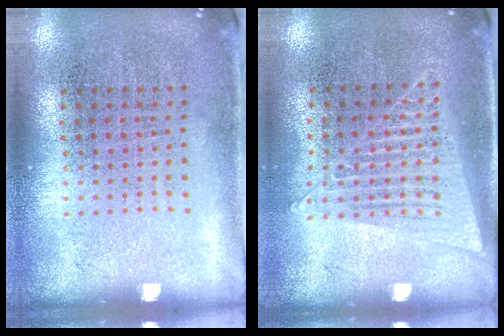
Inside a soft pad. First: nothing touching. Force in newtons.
{"total": 1.2, "press": 1.2, "slide": 0.4}